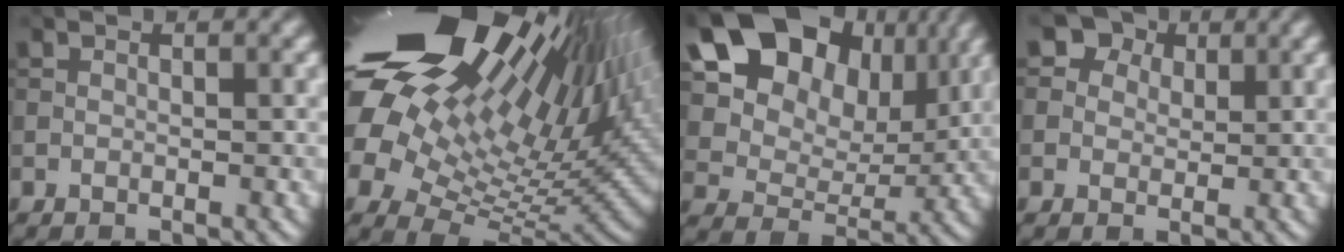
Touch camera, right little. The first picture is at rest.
{"total": 22.8, "force": [9.5, 12.1, 16.8], "torque": [-0.320, 0.038, 0.170]}
{"total": 17.3, "force": [8.2, 12.1, 9.3], "torque": [-0.209, 0.061, 0.154]}
{"total": 3.5, "force": [1.9, 2.6, 1.3], "torque": [-0.029, -0.007, 0.020]}